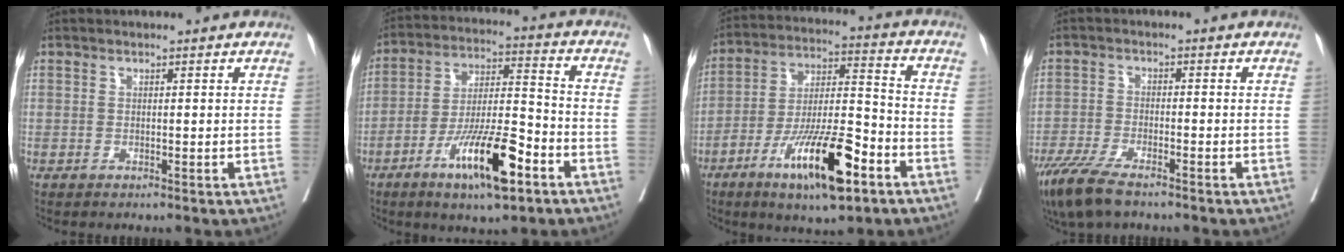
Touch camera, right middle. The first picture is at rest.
{"total": 13.9, "force": [-7.3, 2.6, 11.5], "torque": [-0.208, -0.008, -0.125]}
{"total": 15.7, "force": [-8.3, 3.2, 12.9], "torque": [-0.231, -0.009, -0.140]}
{"total": 8.2, "force": [-6.2, 1.8, 5.1], "torque": [-0.096, -0.020, -0.109]}